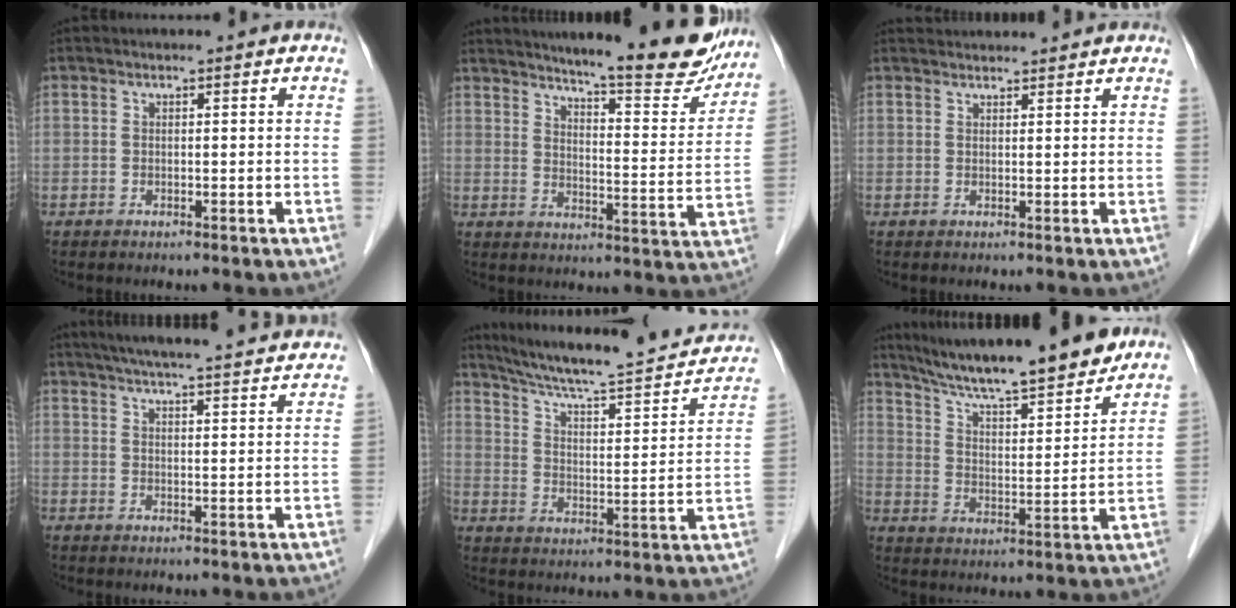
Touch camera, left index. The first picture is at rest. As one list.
[{"total": 18.9, "force": [16.6, 2.3, 8.6], "torque": [-0.111, -0.047, 0.206]}, {"total": 4.9, "force": [4.9, 0.6, 0.7], "torque": [-0.009, 0.033, 0.064]}, {"total": 22.3, "force": [20.4, 1.2, 8.9], "torque": [-0.135, 0.005, 0.257]}, {"total": 23.2, "force": [20.5, 3.0, 10.5], "torque": [-0.159, -0.013, 0.280]}, {"total": 17.5, "force": [15.3, 1.3, 8.3], "torque": [-0.133, 0.001, 0.241]}]